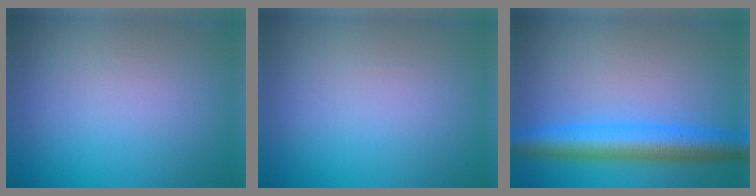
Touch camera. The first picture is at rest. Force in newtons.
{"total": 0.0}
{"total": 5.9, "press": 5.9, "slide": 0.0}